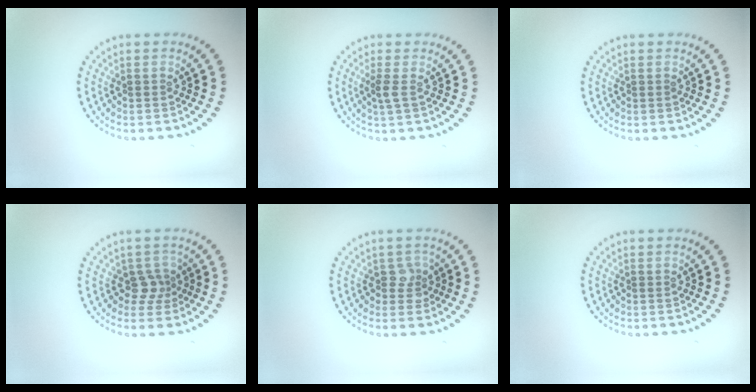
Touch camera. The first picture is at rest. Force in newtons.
{"total": 1.2, "press": 0.9, "slide": 0.8}
{"total": 0.0}
{"total": 1.9, "press": 1.4, "slide": 1.3}
{"total": 1.8, "press": 1.5, "slide": 1.0}
{"total": 0.0}